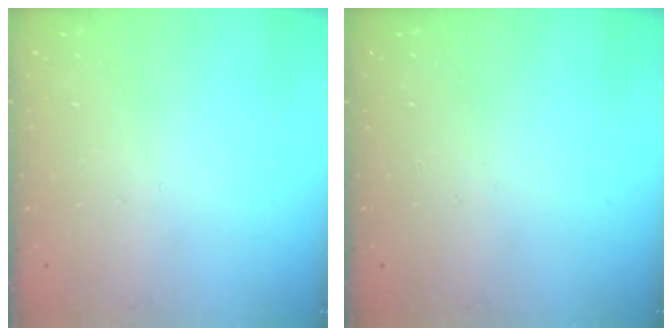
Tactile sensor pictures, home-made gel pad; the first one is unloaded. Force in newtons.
{"total": 0.0}